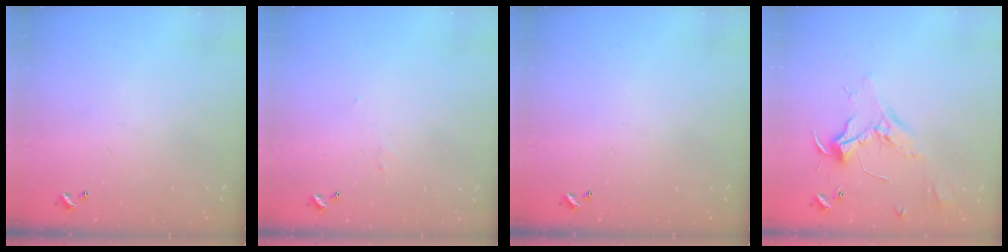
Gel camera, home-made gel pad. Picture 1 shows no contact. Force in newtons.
{"total": 0.9, "press": 0.7, "slide": 0.5}
{"total": 0.0}
{"total": 2.3, "press": 2.2, "slide": 0.9}